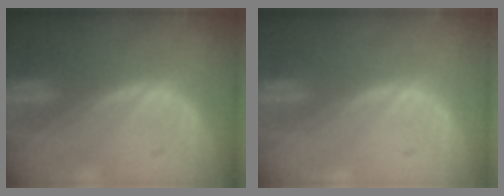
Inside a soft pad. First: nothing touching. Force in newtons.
{"total": 0.0}